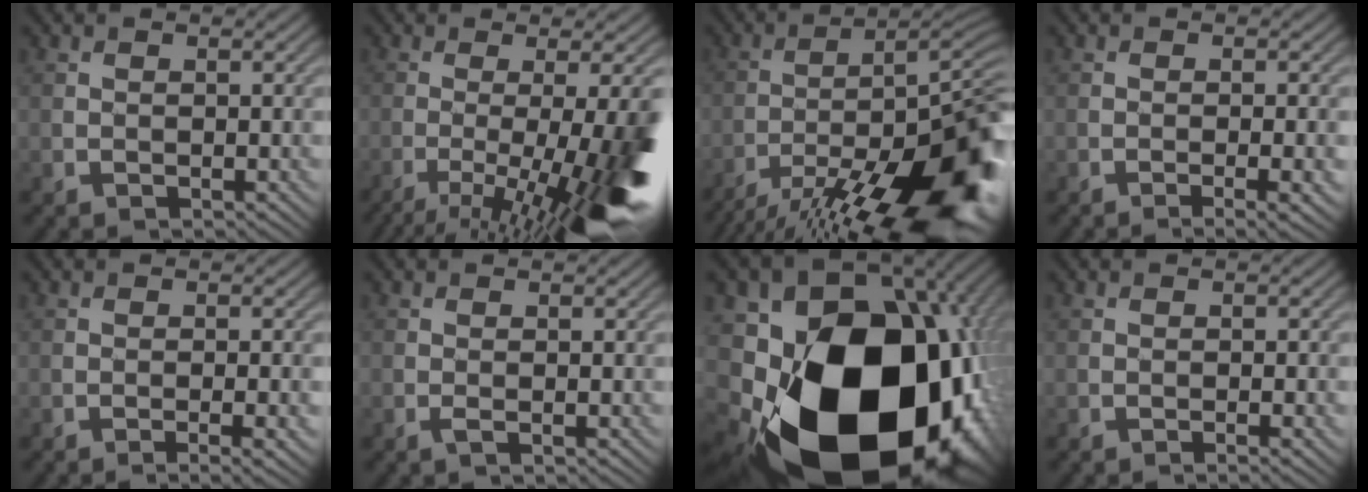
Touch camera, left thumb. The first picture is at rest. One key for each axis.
{"total": 13.4, "fx": -5.1, "fy": 2.6, "fz": 12.2, "tx": -0.165, "ty": -0.015, "tz": -0.076}
{"total": 19.2, "fx": -12.8, "fy": 4.0, "fz": 13.8, "tx": -0.182, "ty": -0.009, "tz": -0.213}
{"total": 3.1, "fx": -1.4, "fy": 0.1, "fz": 2.8, "tx": -0.047, "ty": -0.003, "tz": -0.020}
{"total": 2.7, "fx": -1.2, "fy": 0.1, "fz": 2.4, "tx": -0.040, "ty": -0.002, "tz": -0.020}
{"total": 0.6, "fx": -0.4, "fy": 0.0, "fz": 0.5, "tx": -0.008, "ty": 0.000, "tz": -0.010}
{"total": 22.7, "fx": -5.6, "fy": 15.8, "fz": 15.3, "tx": -0.317, "ty": -0.098, "tz": -0.039}
{"total": 1.5, "fx": -0.8, "fy": 0.3, "fz": 1.3, "tx": -0.018, "ty": -0.001, "tz": -0.012}